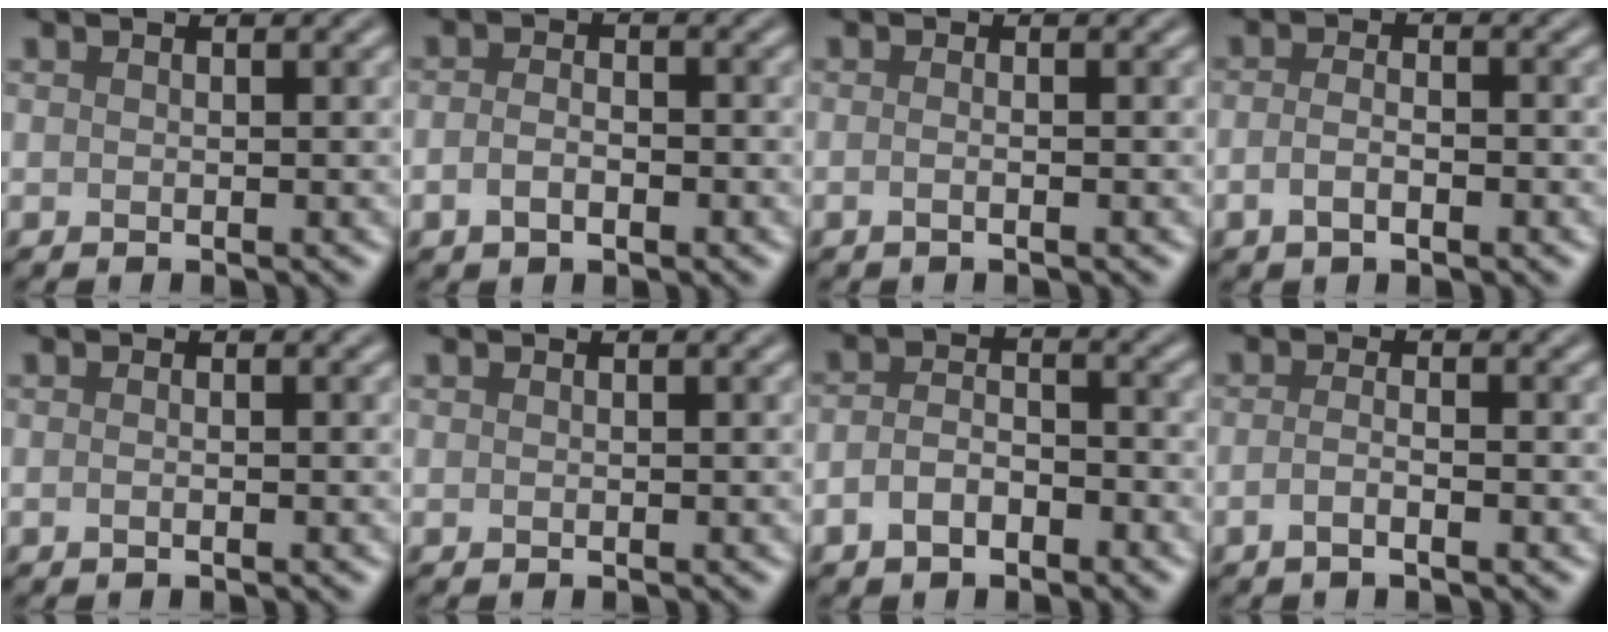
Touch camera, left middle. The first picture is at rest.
{"total": 2.1, "force": [-0.9, 1.2, 1.5], "torque": [-0.031, 0.000, -0.020]}
{"total": 1.5, "force": [-0.1, 0.8, 1.3], "torque": [-0.001, -0.009, -0.019]}
{"total": 2.3, "force": [-1.0, 1.0, 1.8], "torque": [-0.038, -0.001, -0.021]}
{"total": 0.8, "force": [-0.2, 0.4, 0.7], "torque": [-0.005, -0.007, -0.009]}
{"total": 0.0}
{"total": 3.1, "force": [-1.6, 1.7, 2.1], "torque": [-0.043, 0.002, -0.034]}
{"total": 1.8, "force": [-0.8, 0.5, 1.5], "torque": [-0.024, -0.002, -0.021]}